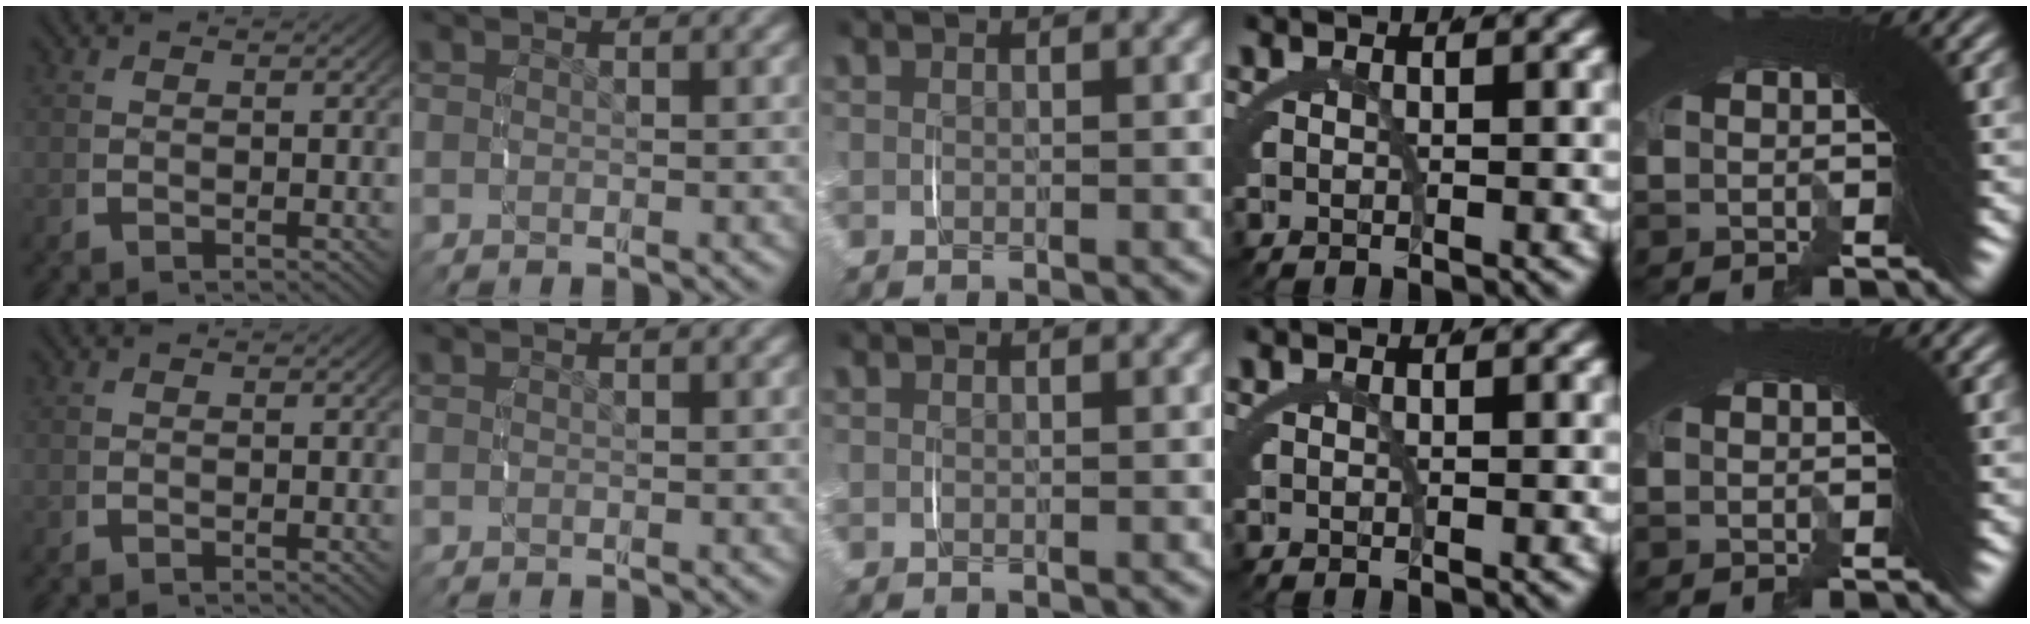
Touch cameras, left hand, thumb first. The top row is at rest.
{}